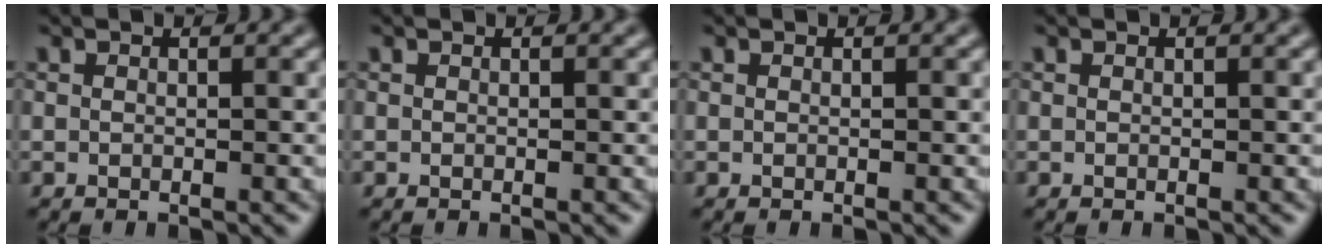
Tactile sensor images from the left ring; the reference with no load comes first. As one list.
[{"total": 0.0}, {"total": 0.0}, {"total": 0.0}]